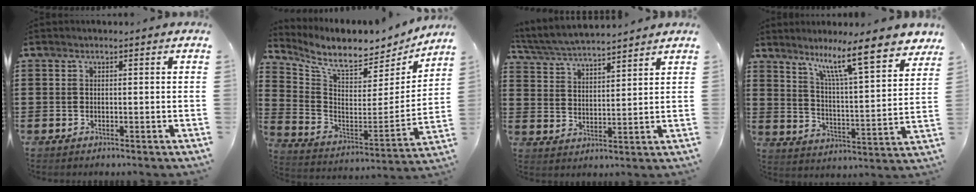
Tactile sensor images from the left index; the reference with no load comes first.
{"total": 8.4, "force": [7.5, 1.9, 3.4], "torque": [-0.096, -0.066, 0.125]}
{"total": 4.9, "force": [4.8, 0.1, 1.1], "torque": [-0.042, -0.023, 0.084]}
{"total": 11.1, "force": [8.5, 1.0, 7.1], "torque": [-0.131, -0.051, 0.135]}